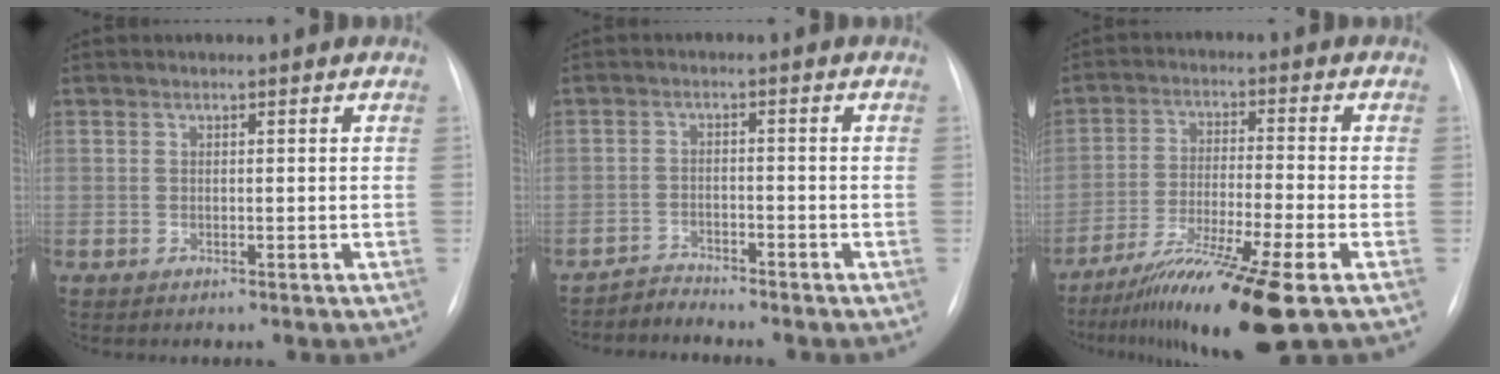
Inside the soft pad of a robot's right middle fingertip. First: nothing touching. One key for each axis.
{"total": 2.6, "fx": -2.5, "fy": 0.0, "fz": -0.9, "tx": 0.023, "ty": -0.013, "tz": -0.044}
{"total": 13.3, "fx": -9.0, "fy": -0.9, "fz": 9.8, "tx": -0.182, "ty": -0.042, "tz": -0.155}